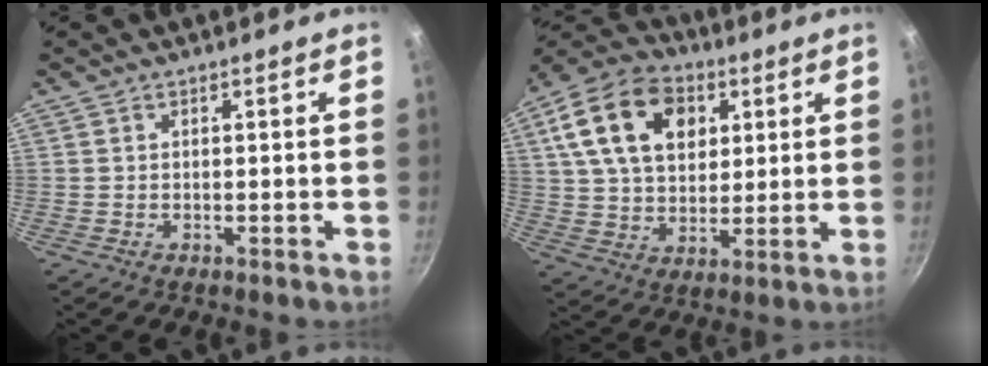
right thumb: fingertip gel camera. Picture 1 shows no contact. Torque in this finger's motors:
{"motor_torque": [-0.13, 3.36, 0.73, -0.42, 0.50]}